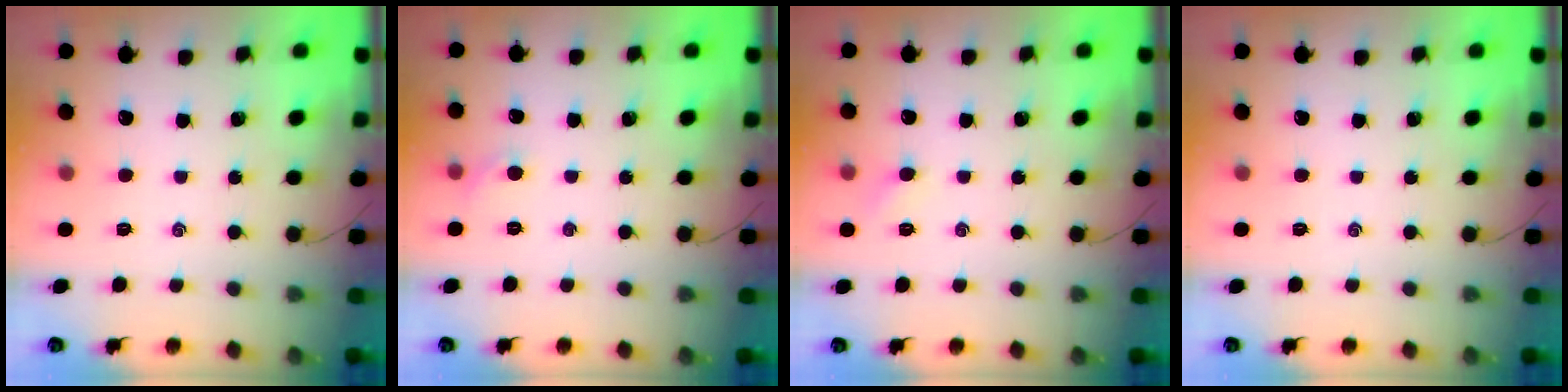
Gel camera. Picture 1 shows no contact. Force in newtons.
{"total": 3.5, "press": 3.3, "slide": 1.1}
{"total": 2.5, "press": 2.4, "slide": 0.7}
{"total": 0.0}